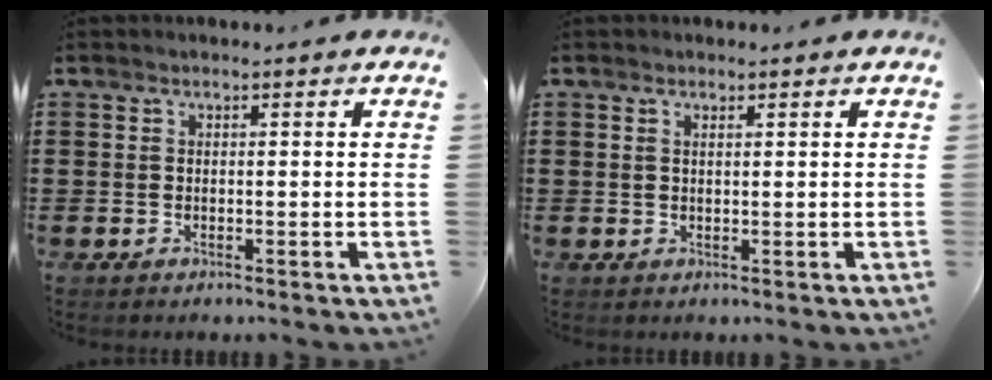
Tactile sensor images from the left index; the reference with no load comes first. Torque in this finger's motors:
{"motor_torque": [-0.28, 0.41, -0.05, -0.01]}